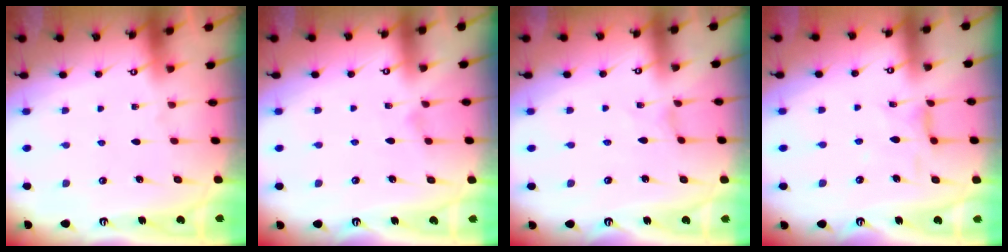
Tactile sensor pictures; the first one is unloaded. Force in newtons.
{"total": 0.0}
{"total": 0.0}
{"total": 3.1, "press": 3.1, "slide": 0.4}